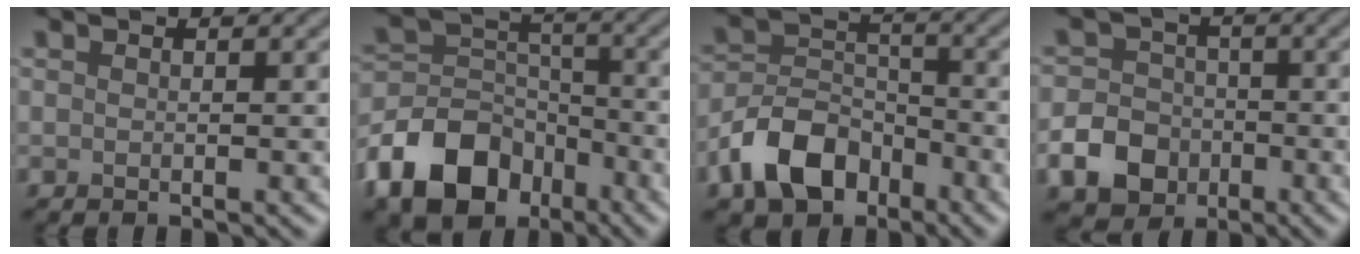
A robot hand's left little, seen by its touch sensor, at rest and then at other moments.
{"total": 9.7, "force": [-5.6, 6.4, 4.7], "torque": [-0.083, -0.002, -0.116]}
{"total": 7.0, "force": [-4.2, 4.4, 3.5], "torque": [-0.062, -0.002, -0.088]}
{"total": 6.9, "force": [-3.0, 5.7, 2.4], "torque": [-0.032, -0.015, -0.078]}